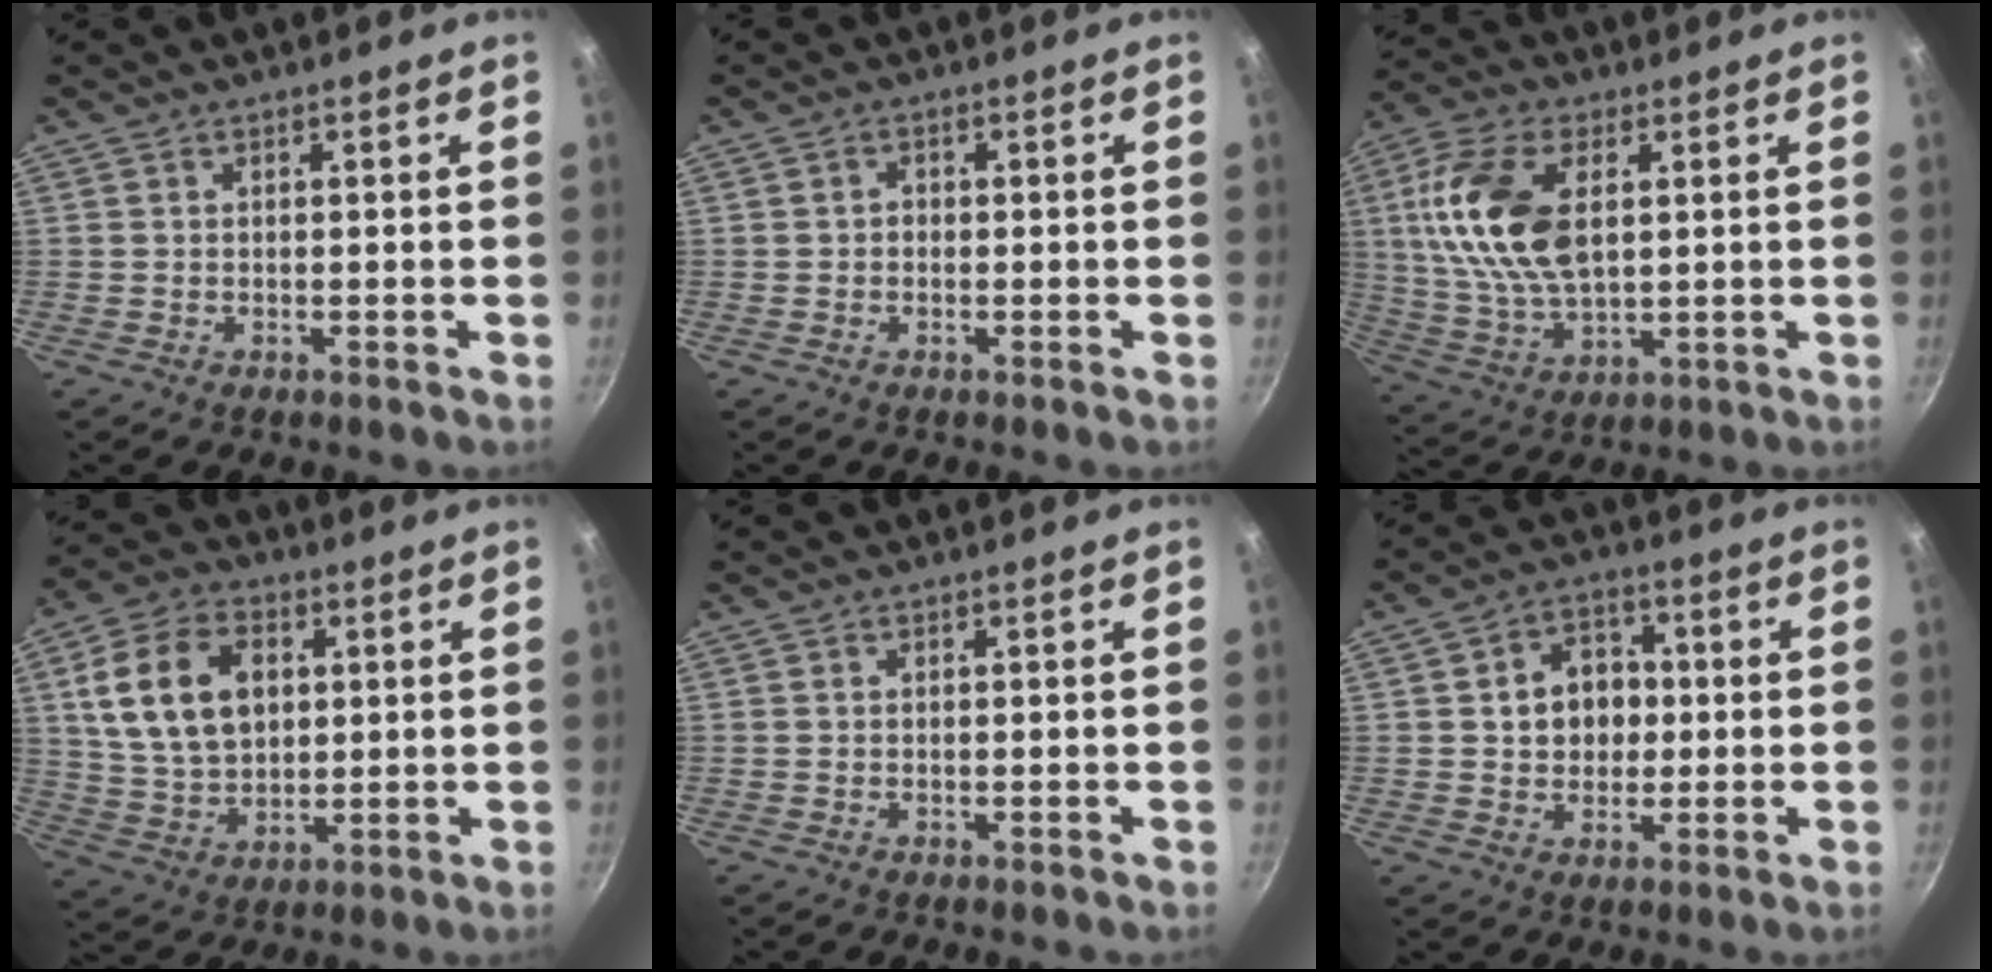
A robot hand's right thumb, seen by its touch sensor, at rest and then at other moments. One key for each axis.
{"total": 1.2, "fx": -0.2, "fy": 1.0, "fz": 0.5, "tx": -0.008, "ty": 0.005, "tz": -0.006}
{"total": 17.1, "fx": 3.6, "fy": 9.6, "fz": 13.7, "tx": -0.258, "ty": -0.003, "tz": 0.071}
{"total": 16.4, "fx": 3.9, "fy": 11.4, "fz": 11.1, "tx": -0.190, "ty": -0.003, "tz": 0.075}
{"total": 0.0}
{"total": 8.8, "fx": 0.8, "fy": 7.1, "fz": 5.1, "tx": -0.044, "ty": 0.010, "tz": 0.007}